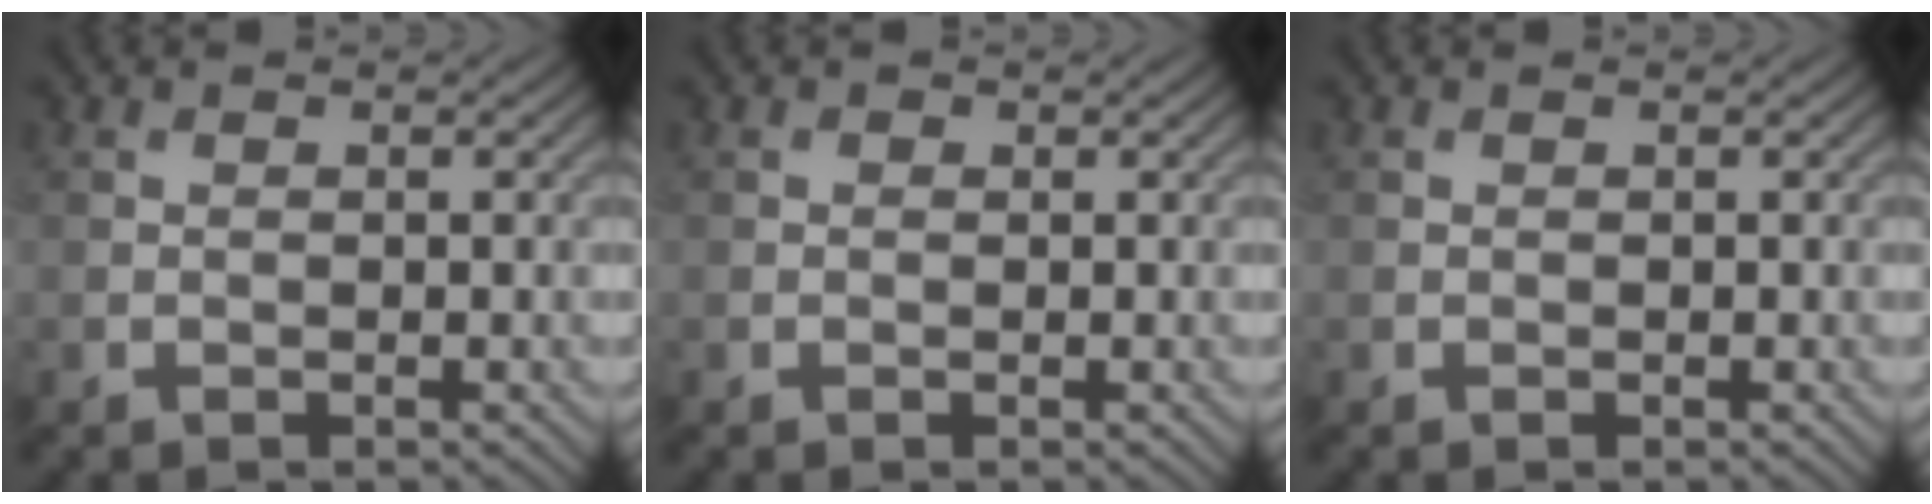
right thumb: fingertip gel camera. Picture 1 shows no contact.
{"total": 0.0}
{"total": 0.0}